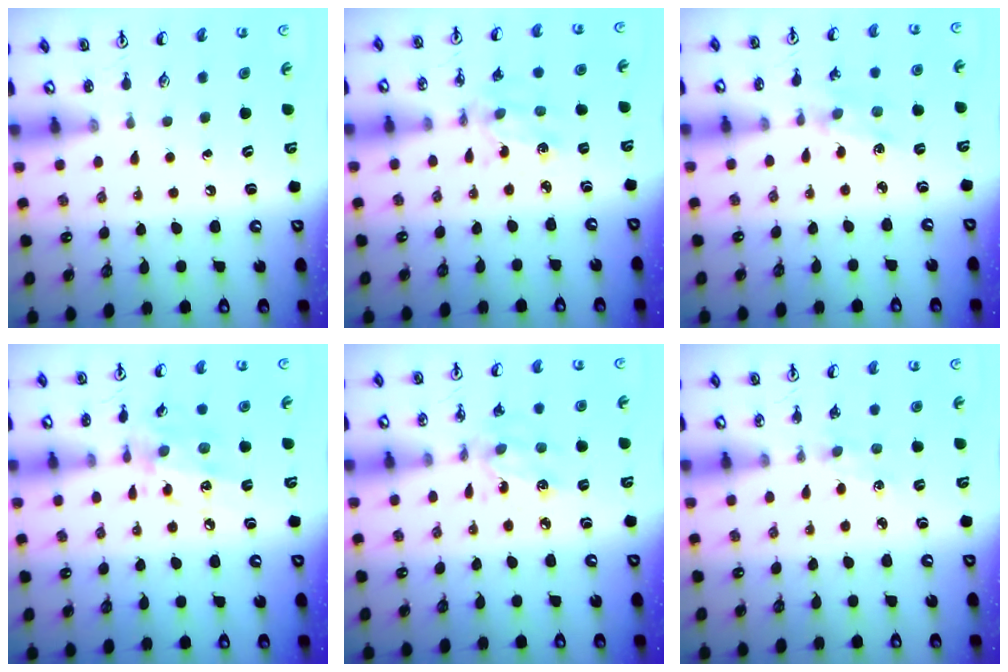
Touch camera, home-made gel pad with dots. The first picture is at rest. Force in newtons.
{"total": 2.2, "press": 2.2, "slide": 0.4}
{"total": 1.9, "press": 1.8, "slide": 0.4}
{"total": 10.1, "press": 10.1, "slide": 0.6}
{"total": 4.2, "press": 3.9, "slide": 1.5}
{"total": 0.8, "press": 0.8, "slide": 0.2}